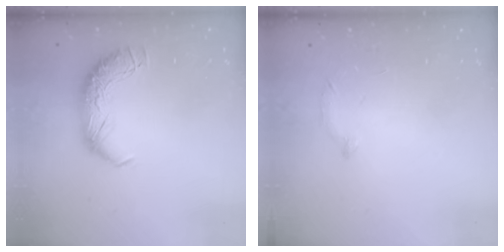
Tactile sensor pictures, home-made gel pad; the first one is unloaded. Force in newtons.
{"total": 7.0, "press": 7.0, "slide": 0.6}